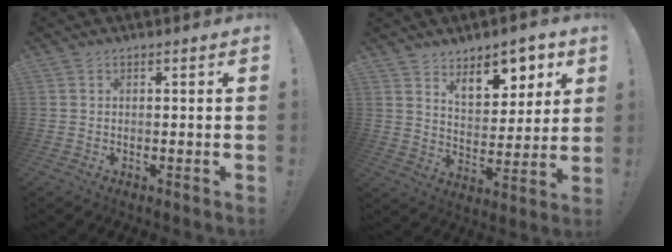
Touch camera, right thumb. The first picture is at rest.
{"total": 11.1, "force": [7.7, 5.8, 5.6], "torque": [-0.062, -0.053, 0.141]}